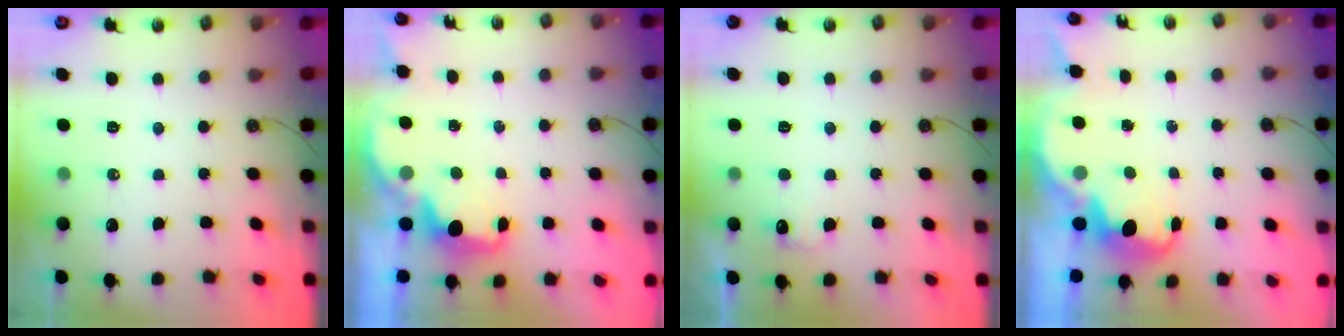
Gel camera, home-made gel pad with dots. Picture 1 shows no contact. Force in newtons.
{"total": 2.3, "press": 2.1, "slide": 0.8}
{"total": 5.4, "press": 5.3, "slide": 1.0}
{"total": 2.7, "press": 2.7, "slide": 0.4}